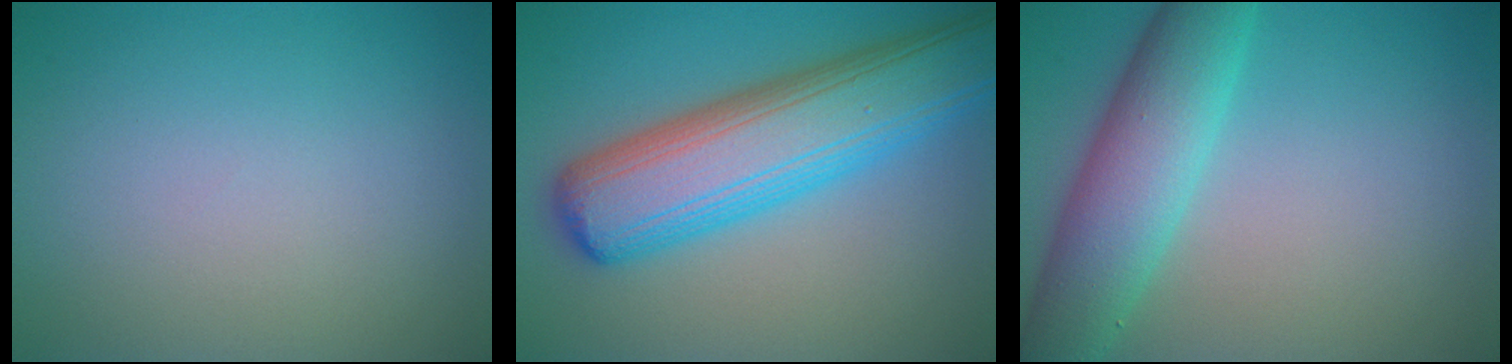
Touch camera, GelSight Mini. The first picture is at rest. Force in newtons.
{"total": 10.5, "press": 10.5, "slide": 0.2}
{"total": 6.9, "press": 6.9, "slide": 0.1}